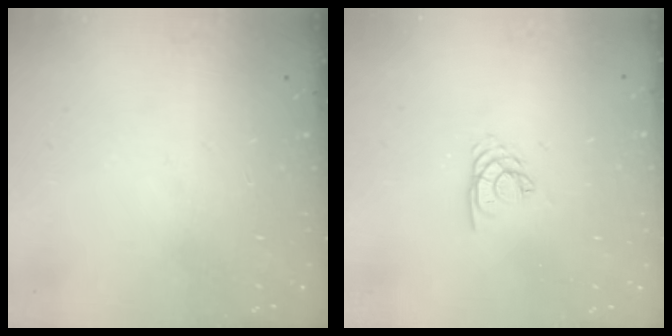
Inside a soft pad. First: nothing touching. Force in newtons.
{"total": 2.7, "press": 2.7, "slide": 0.1}